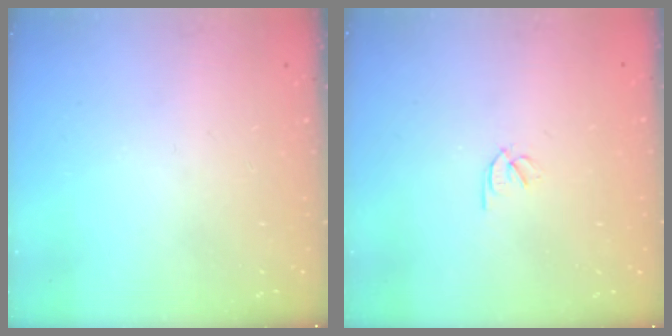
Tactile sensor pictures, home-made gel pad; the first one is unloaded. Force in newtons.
{"total": 1.8, "press": 1.7, "slide": 0.5}